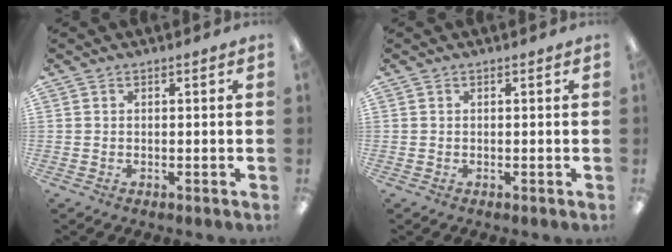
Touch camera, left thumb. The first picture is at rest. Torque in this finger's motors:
{"motor_torque": [-0.05, 0.08, 0.11, -0.11, 0.00]}